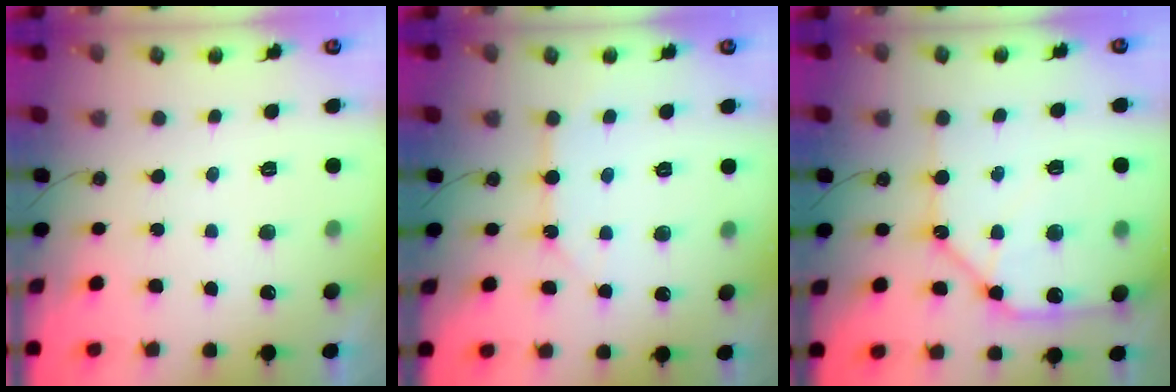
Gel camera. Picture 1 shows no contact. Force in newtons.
{"total": 7.8, "press": 7.7, "slide": 0.8}
{"total": 16.3, "press": 16.1, "slide": 2.1}